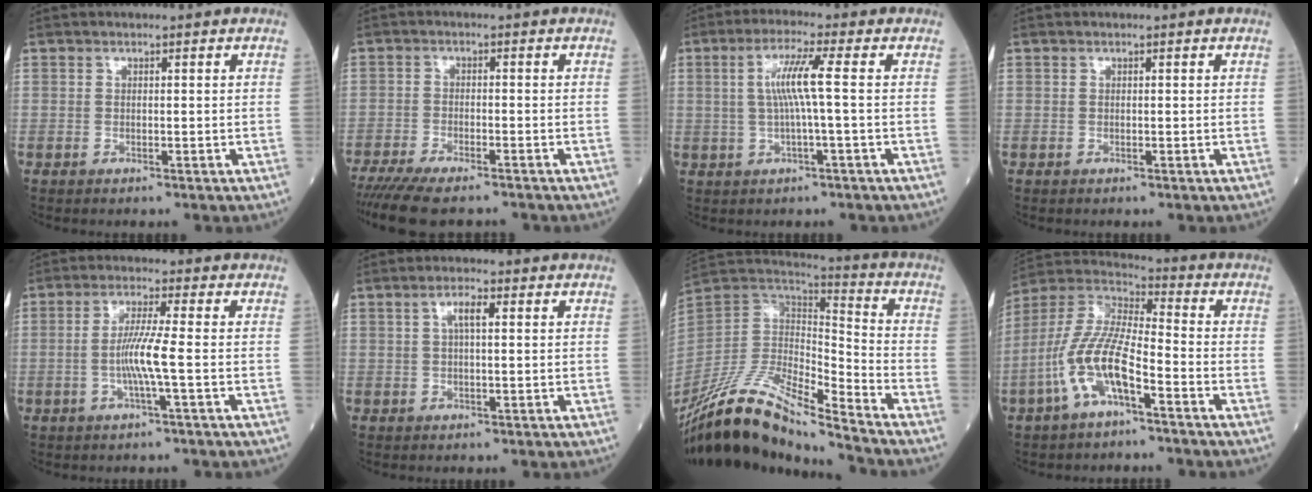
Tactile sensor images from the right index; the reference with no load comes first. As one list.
[{"total": 10.8, "force": [-9.3, 1.9, 5.1], "torque": [-0.081, -0.020, -0.149]}, {"total": 6.0, "force": [0.5, -0.6, 5.9], "torque": [-0.121, 0.008, 0.012]}, {"total": 0.0}, {"total": 5.6, "force": [-1.1, -0.7, 5.4], "torque": [-0.112, -0.001, -0.023]}, {"total": 2.9, "force": [0.8, 0.7, 2.7], "torque": [-0.056, 0.008, 0.015]}, {"total": 20.4, "force": [-17.1, 1.8, 11.0], "torque": [-0.242, -0.003, -0.327]}, {"total": 12.4, "force": [-5.2, 3.4, 10.7], "torque": [-0.241, 0.008, -0.103]}]